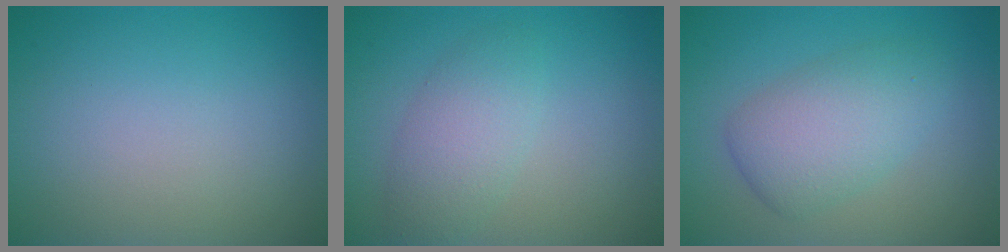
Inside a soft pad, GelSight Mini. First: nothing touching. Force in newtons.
{"total": 3.1, "press": 3.1, "slide": 0.2}
{"total": 4.6, "press": 4.6, "slide": 0.1}